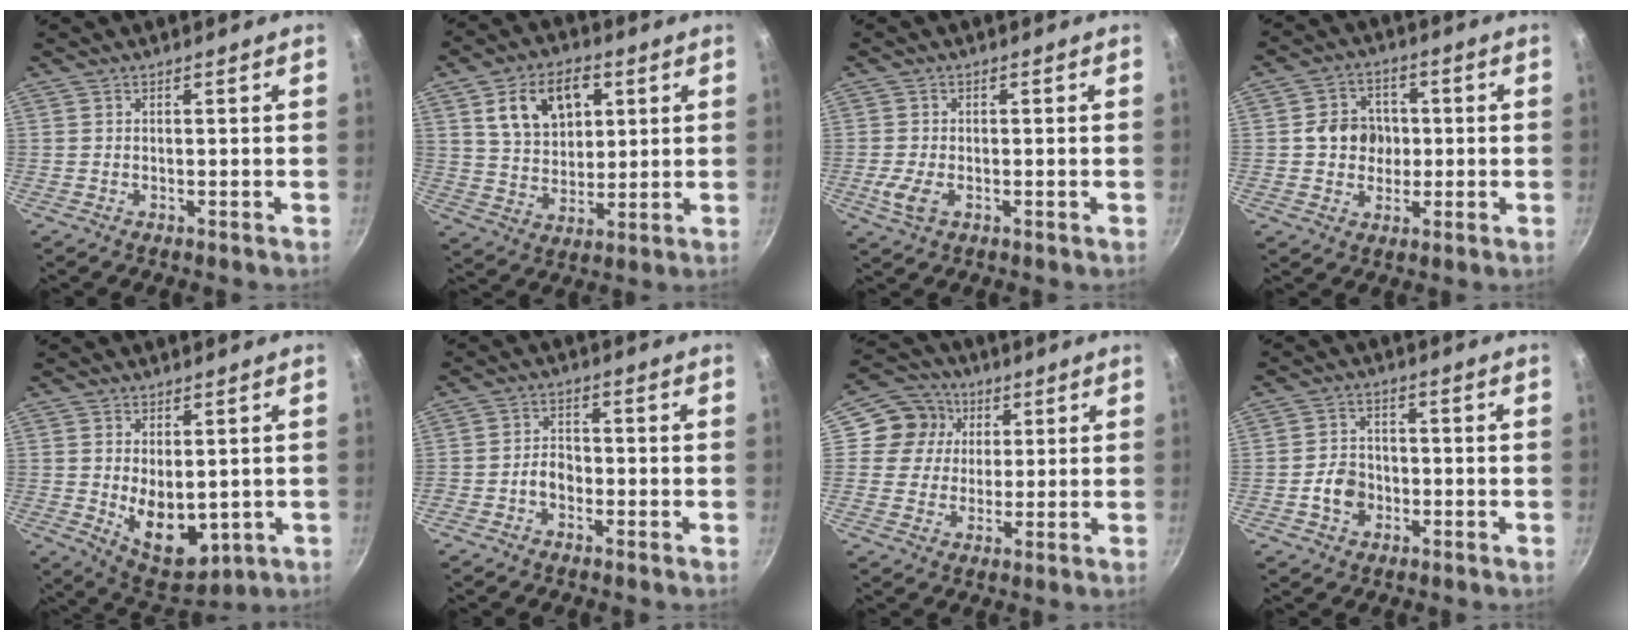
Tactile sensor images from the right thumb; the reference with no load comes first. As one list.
[{"total": 13.4, "force": [4.8, 9.1, 8.5], "torque": [-0.112, -0.006, 0.084]}, {"total": 4.0, "force": [-1.2, 2.2, 3.1], "torque": [-0.066, -0.001, -0.024]}, {"total": 7.8, "force": [0.0, 7.0, 3.6], "torque": [-0.026, 0.007, -0.009]}, {"total": 10.6, "force": [-0.4, 6.5, 8.4], "torque": [-0.106, -0.023, 0.018]}, {"total": 3.4, "force": [-1.7, 2.4, 1.8], "torque": [-0.019, 0.024, -0.034]}, {"total": 8.8, "force": [2.5, 8.1, 2.3], "torque": [-0.004, 0.007, 0.029]}, {"total": 5.7, "force": [-1.9, 4.5, 2.8], "torque": [-0.031, 0.019, -0.037]}]